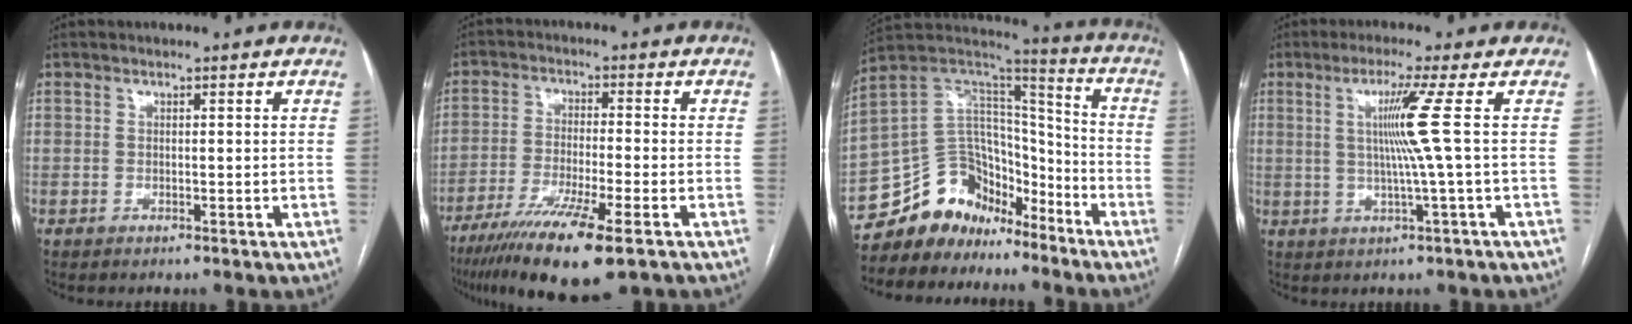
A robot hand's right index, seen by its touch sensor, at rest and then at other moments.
{"total": 13.2, "force": [-8.2, 0.9, 10.4], "torque": [-0.191, -0.035, -0.136]}
{"total": 13.9, "force": [-11.0, 8.2, 2.6], "torque": [-0.042, 0.099, -0.194]}
{"total": 6.5, "force": [1.0, -2.5, 5.9], "torque": [-0.115, -0.004, 0.025]}